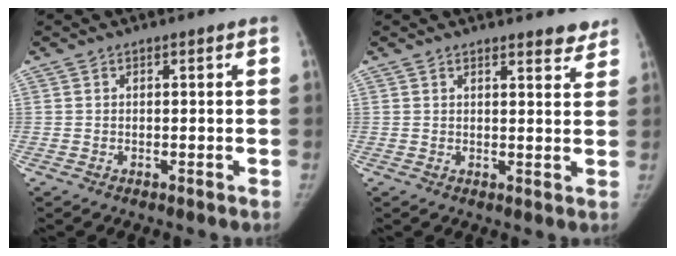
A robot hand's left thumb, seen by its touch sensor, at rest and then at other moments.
{"total": 4.0, "force": [3.6, 1.1, 1.5], "torque": [0.000, -0.023, 0.036]}